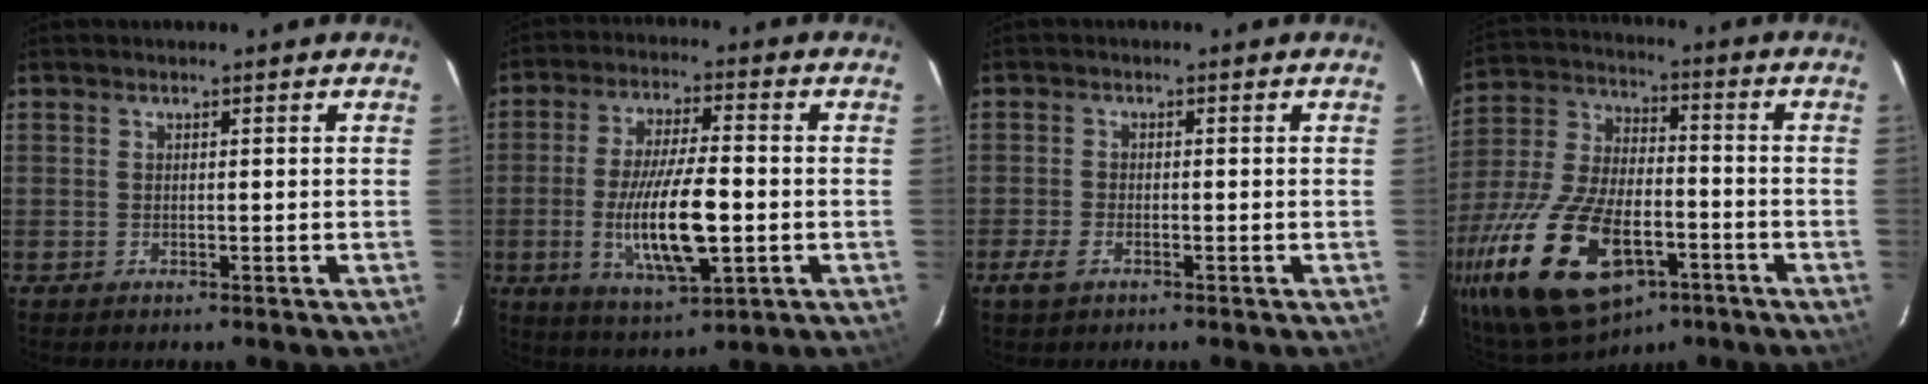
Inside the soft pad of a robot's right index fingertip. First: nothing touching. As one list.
[{"total": 14.3, "force": [-2.8, 4.1, 13.4], "torque": [-0.260, -0.015, -0.044]}, {"total": 3.0, "force": [-1.9, 1.5, 1.9], "torque": [-0.048, -0.002, -0.037]}, {"total": 23.6, "force": [-11.7, 12.0, 16.6], "torque": [-0.361, -0.030, -0.196]}]